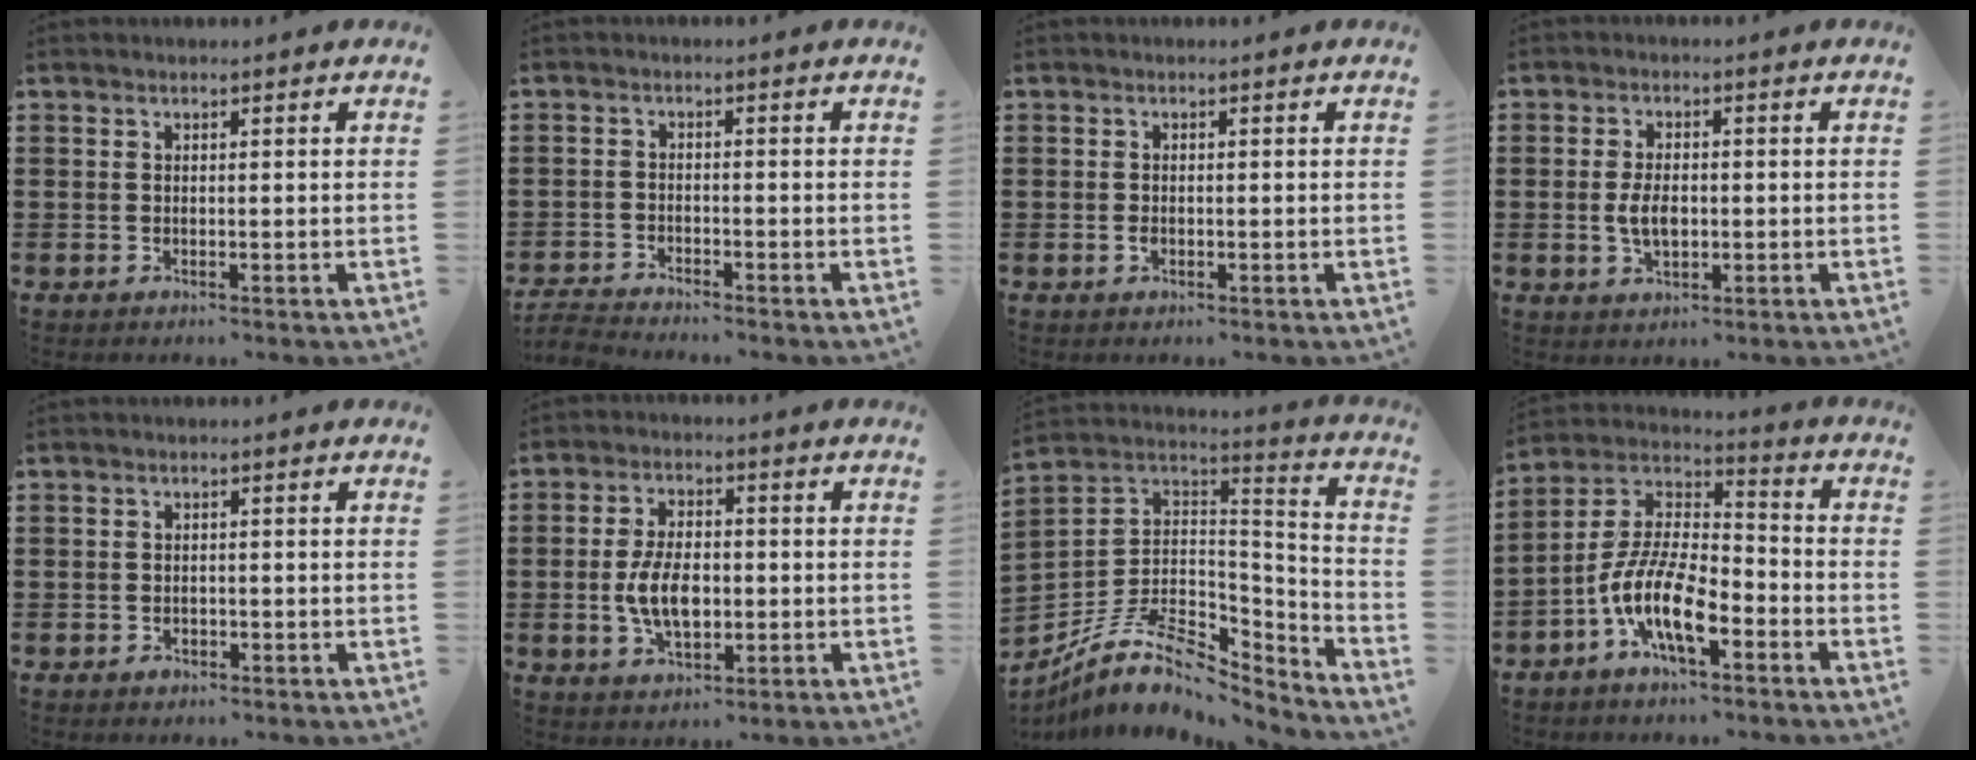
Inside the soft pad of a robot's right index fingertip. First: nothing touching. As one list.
[{"total": 2.6, "force": [-2.6, 0.0, -0.1], "torque": [-0.010, -0.004, -0.059]}, {"total": 1.0, "force": [-0.4, 0.5, 0.8], "torque": [-0.016, -0.004, -0.007]}, {"total": 4.5, "force": [-0.4, 2.3, 3.8], "torque": [-0.086, -0.002, -0.011]}, {"total": 0.9, "force": [-0.7, 0.5, 0.4], "torque": [-0.011, -0.004, -0.013]}, {"total": 7.2, "force": [-1.0, 3.9, 6.0], "torque": [-0.127, -0.005, -0.025]}, {"total": 10.8, "force": [-6.5, 5.2, 6.8], "torque": [-0.144, 0.007, -0.124]}, {"total": 10.8, "force": [-5.8, 3.8, 8.3], "torque": [-0.198, -0.013, -0.117]}]